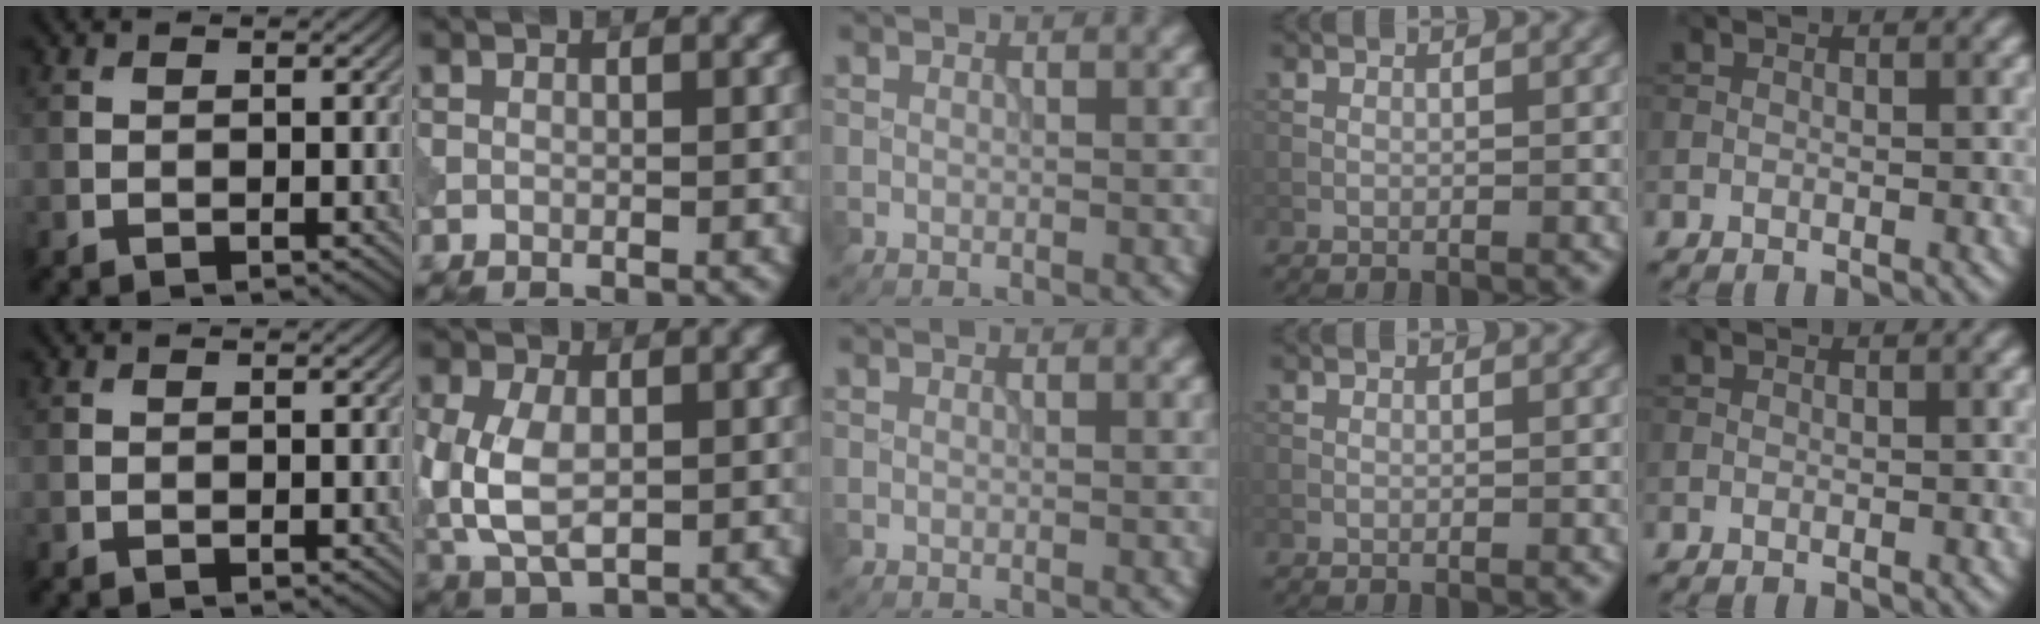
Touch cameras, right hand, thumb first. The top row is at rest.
{"index": {"total": 6.7, "force": [-0.5, 4.3, 5.2], "torque": [-0.124, -0.004, -0.010]}}